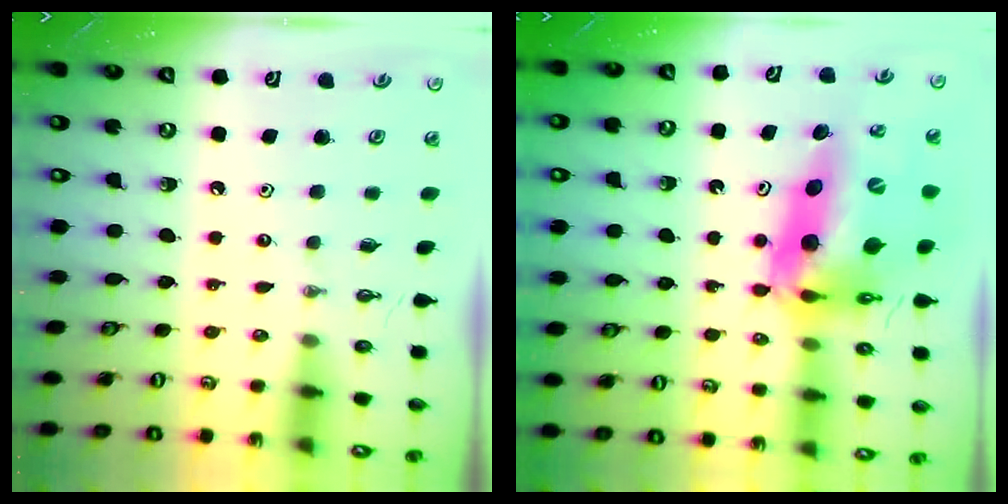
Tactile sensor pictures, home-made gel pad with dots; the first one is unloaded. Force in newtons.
{"total": 17.9, "press": 17.4, "slide": 4.4}